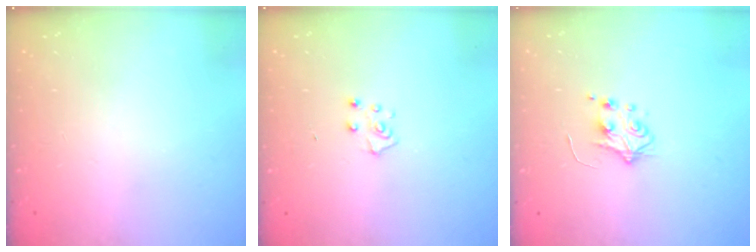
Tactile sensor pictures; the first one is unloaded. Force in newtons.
{"total": 5.3, "press": 5.3, "slide": 0.5}
{"total": 4.9, "press": 4.8, "slide": 0.5}